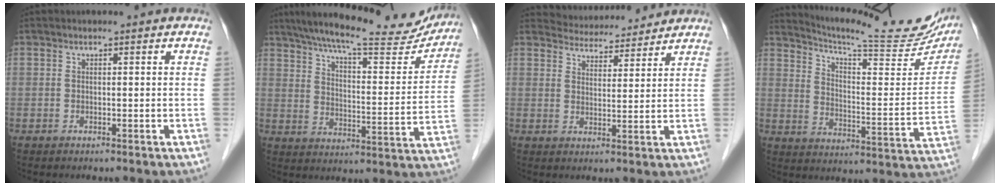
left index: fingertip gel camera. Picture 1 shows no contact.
{"total": 22.1, "force": [19.4, 3.4, 9.9], "torque": [-0.157, -0.021, 0.256]}
{"total": 6.9, "force": [6.8, 1.4, 0.4], "torque": [-0.005, 0.009, 0.093]}
{"total": 21.0, "force": [19.0, 2.3, 8.6], "torque": [-0.127, -0.057, 0.244]}